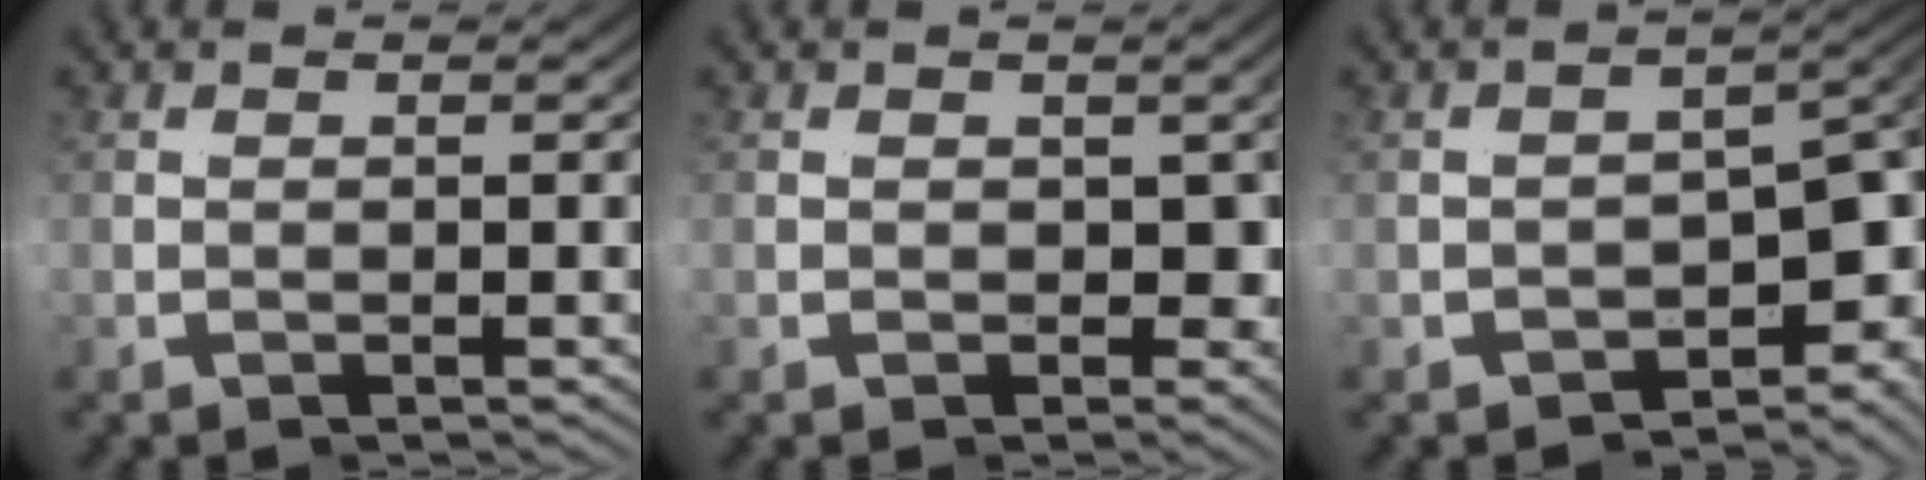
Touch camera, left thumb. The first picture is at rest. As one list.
[{"total": 6.2, "force": [0.0, 4.3, 4.4], "torque": [-0.042, -0.009, 0.010]}, {"total": 8.9, "force": [-1.5, 5.8, 6.6], "torque": [-0.091, -0.023, -0.007]}]